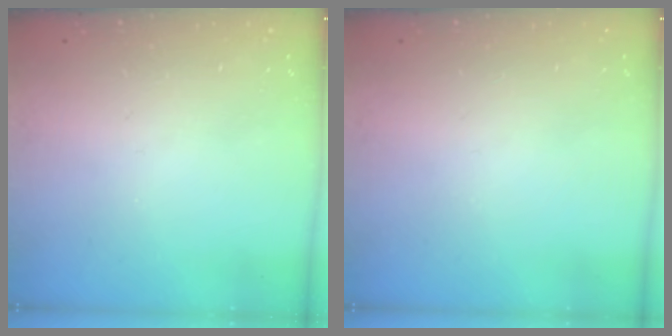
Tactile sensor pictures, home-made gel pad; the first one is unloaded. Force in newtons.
{"total": 0.0}